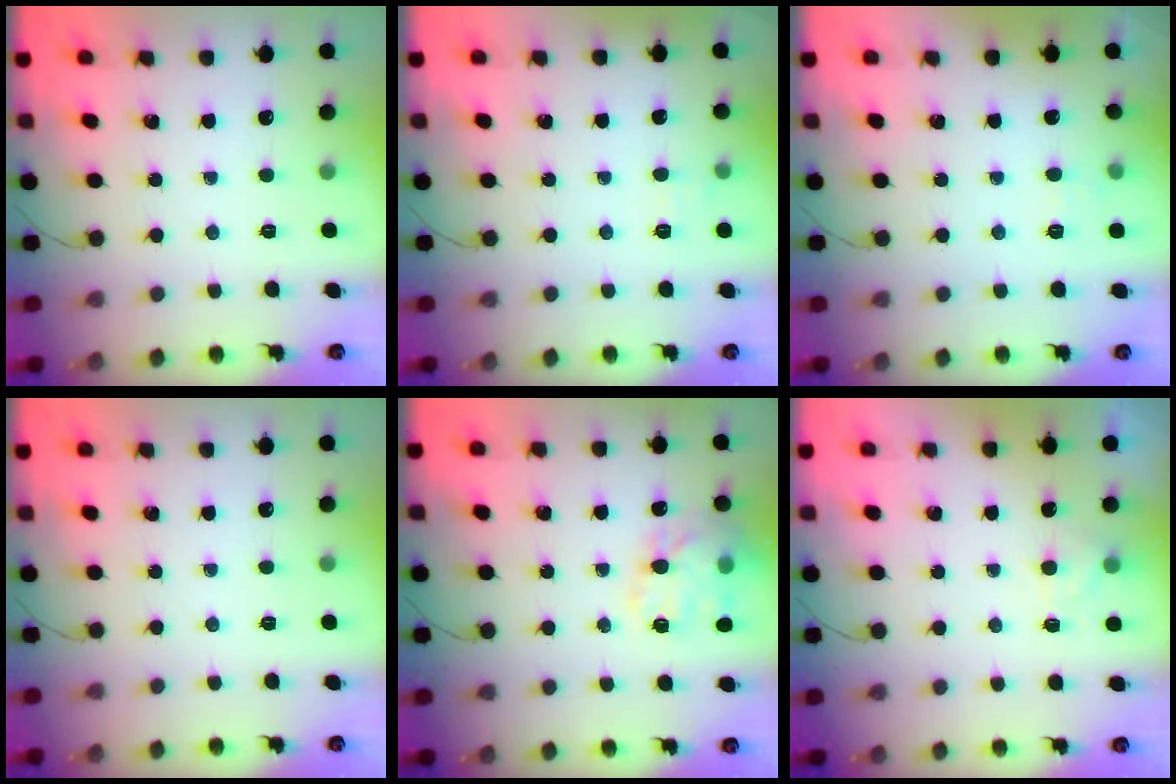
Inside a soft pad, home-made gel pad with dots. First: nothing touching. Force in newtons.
{"total": 5.1, "press": 4.8, "slide": 1.4}
{"total": 2.8, "press": 2.5, "slide": 1.3}
{"total": 0.0}
{"total": 17.1, "press": 16.9, "slide": 2.5}
{"total": 2.5, "press": 2.0, "slide": 1.5}